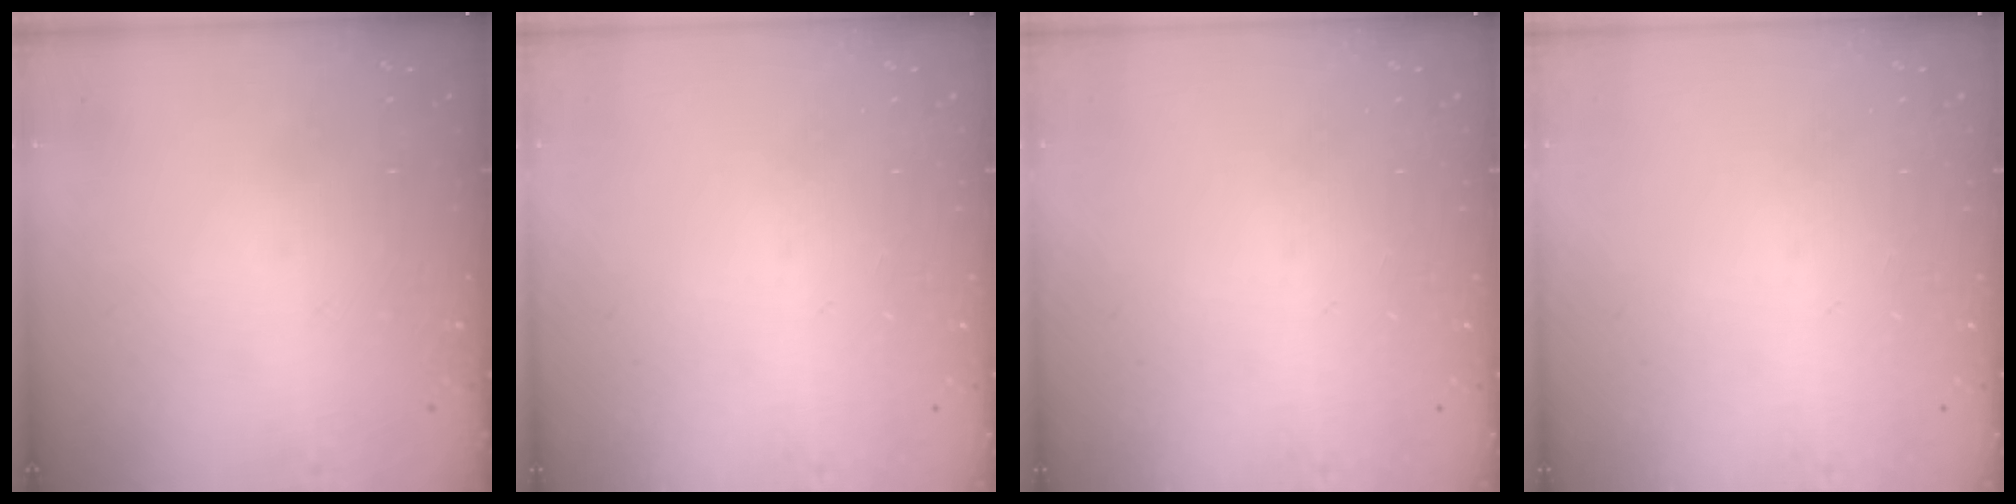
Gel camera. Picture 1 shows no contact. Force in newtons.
{"total": 0.0}
{"total": 0.0}
{"total": 0.0}